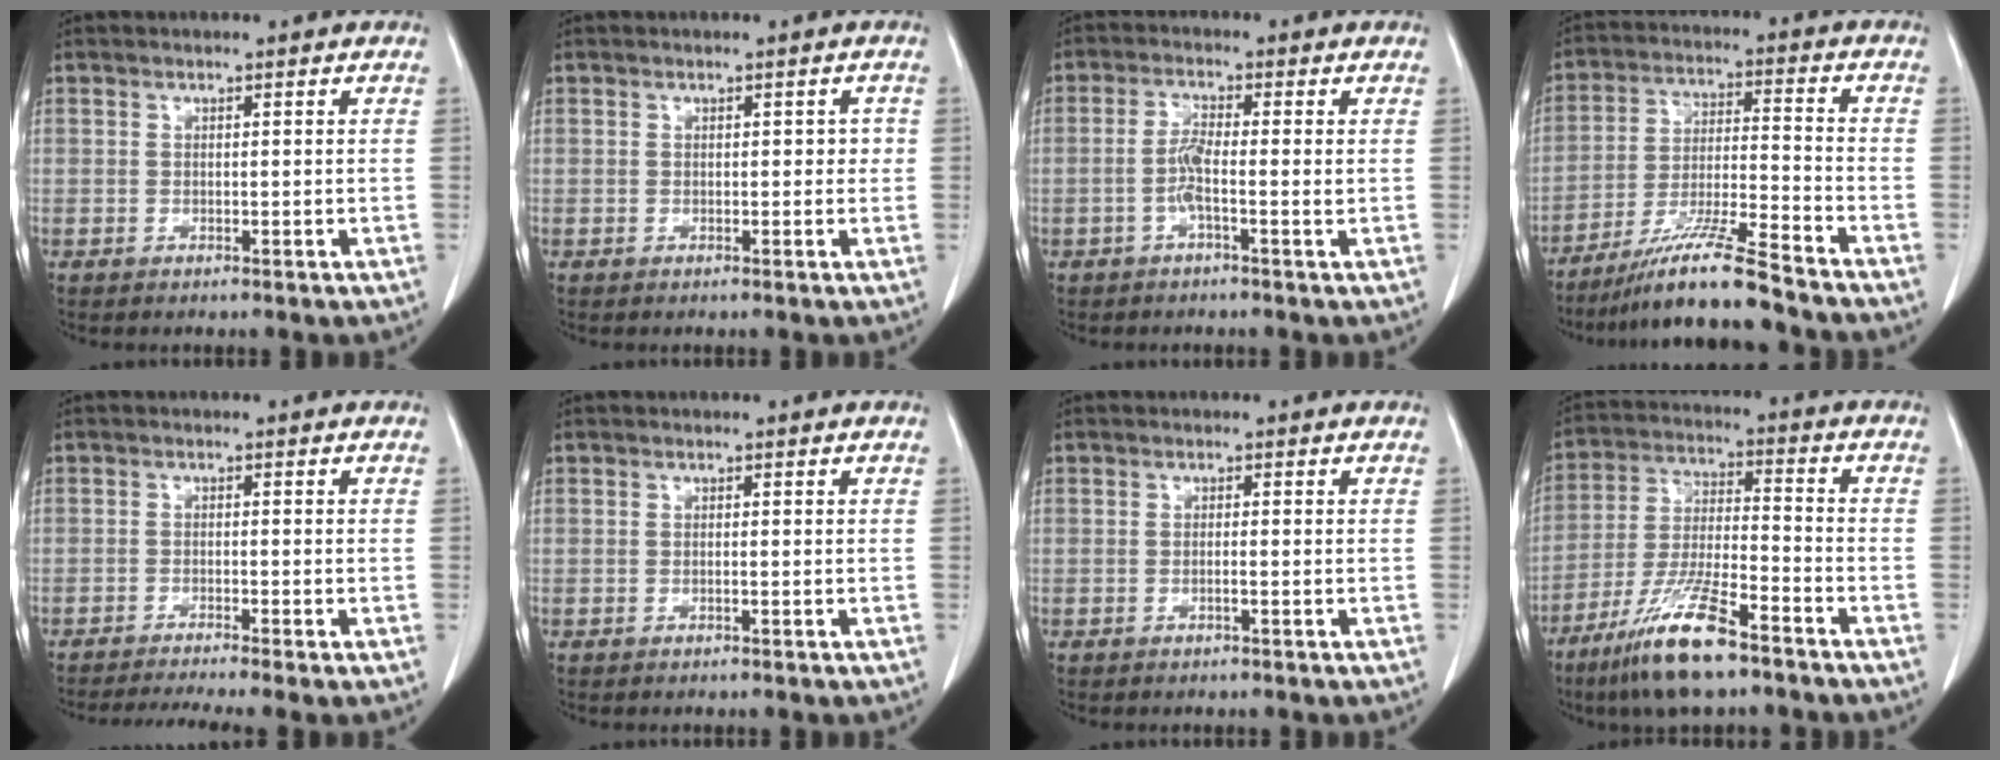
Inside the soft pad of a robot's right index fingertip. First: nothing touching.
{"total": 1.4, "force": [0.1, 1.0, 1.0], "torque": [-0.009, 0.013, 0.002]}
{"total": 3.2, "force": [-0.8, 0.2, 3.1], "torque": [-0.062, 0.007, -0.018]}
{"total": 12.3, "force": [-10.1, -1.0, 6.8], "torque": [-0.122, -0.015, -0.182]}
{"total": 6.4, "force": [-5.5, -1.0, 3.2], "torque": [-0.043, -0.012, -0.088]}
{"total": 0.0}
{"total": 0.6, "force": [-0.2, -0.1, 0.6], "torque": [-0.009, 0.003, -0.003]}
{"total": 13.4, "force": [-9.1, 1.9, 9.6], "torque": [-0.197, -0.028, -0.169]}